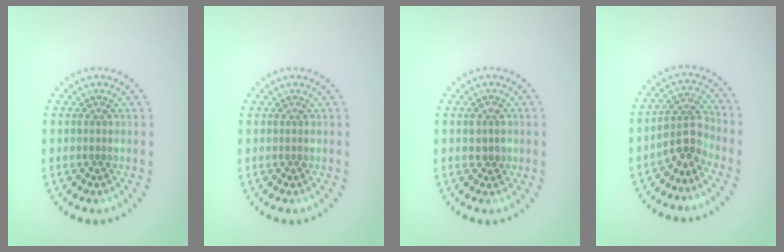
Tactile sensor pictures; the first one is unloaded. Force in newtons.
{"total": 0.0}
{"total": 1.4, "press": 1.4, "slide": 0.3}
{"total": 2.8, "press": 2.4, "slide": 1.5}